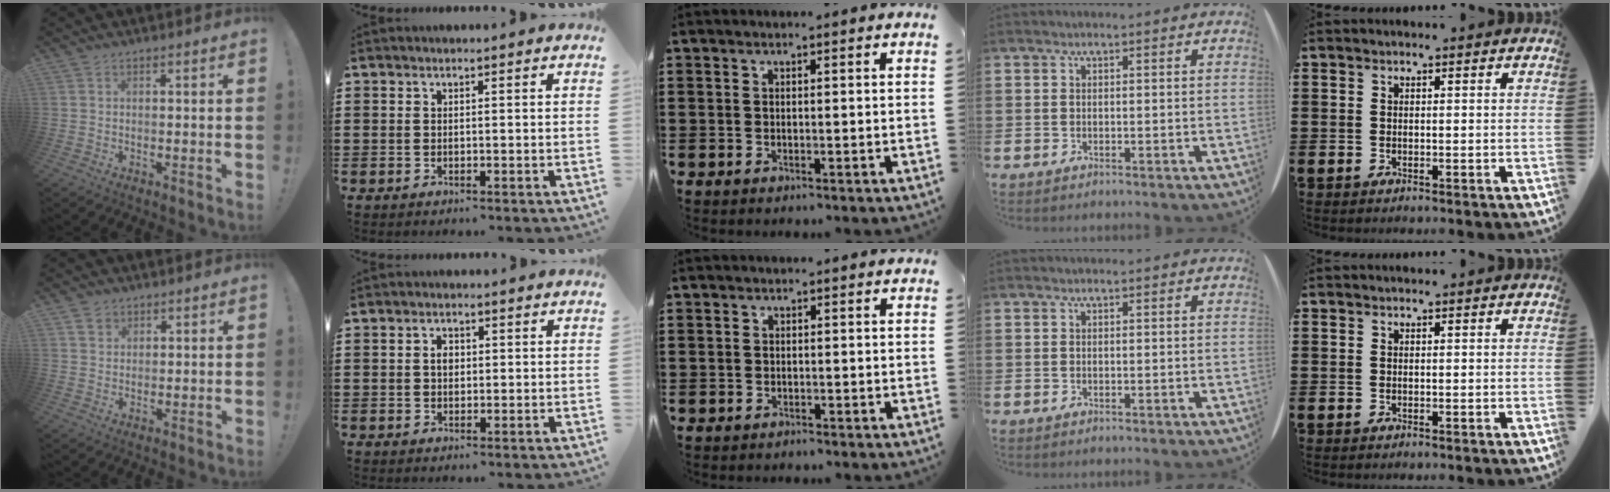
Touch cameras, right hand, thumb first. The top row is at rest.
{"thumb": {"total": 2.8, "force": [1.9, 1.9, 0.7], "torque": [-0.006, -0.007, 0.034]}, "index": {"total": 2.0, "force": [0.2, 1.4, 1.5], "torque": [-0.030, 0.008, 0.002]}, "middle": {"total": 0.9, "force": [-0.8, 0.4, -0.1], "torque": [0.001, 0.004, -0.019]}}